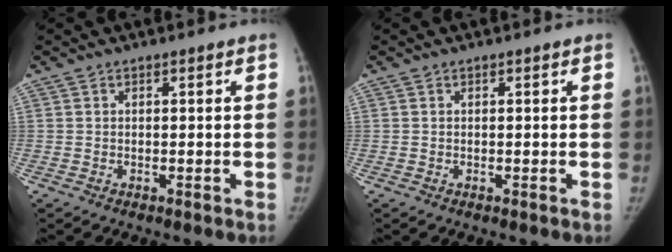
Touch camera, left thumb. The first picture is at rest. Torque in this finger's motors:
{"motor_torque": [0.08, 0.01, 0.31, -0.23, 0.01]}